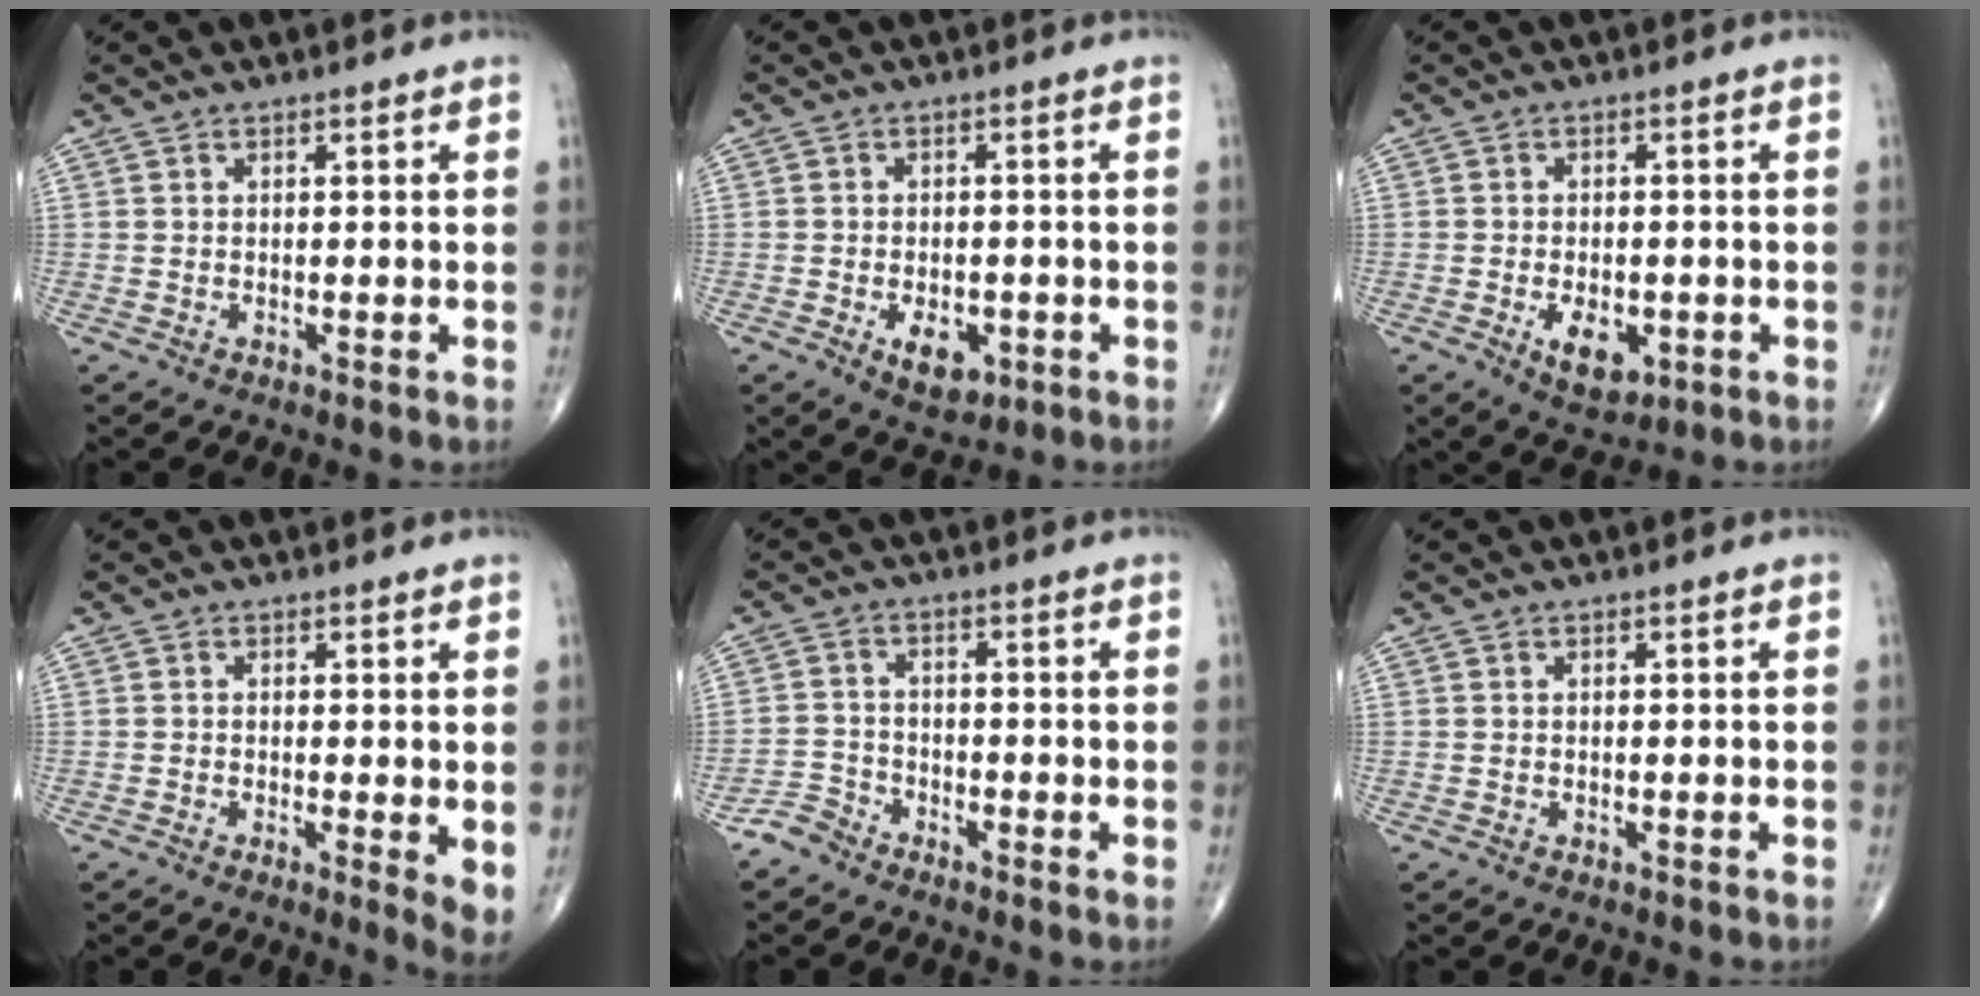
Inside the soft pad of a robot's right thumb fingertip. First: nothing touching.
{"total": 5.8, "force": [-2.1, 3.5, 4.2], "torque": [-0.051, 0.002, -0.024]}
{"total": 6.6, "force": [-2.2, 3.8, 5.0], "torque": [-0.066, 0.000, -0.024]}
{"total": 3.8, "force": [-0.1, 0.8, 3.7], "torque": [-0.057, -0.013, -0.008]}
{"total": 3.1, "force": [-2.8, 1.5, 0.0], "torque": [0.009, -0.002, -0.065]}
{"total": 0.0}